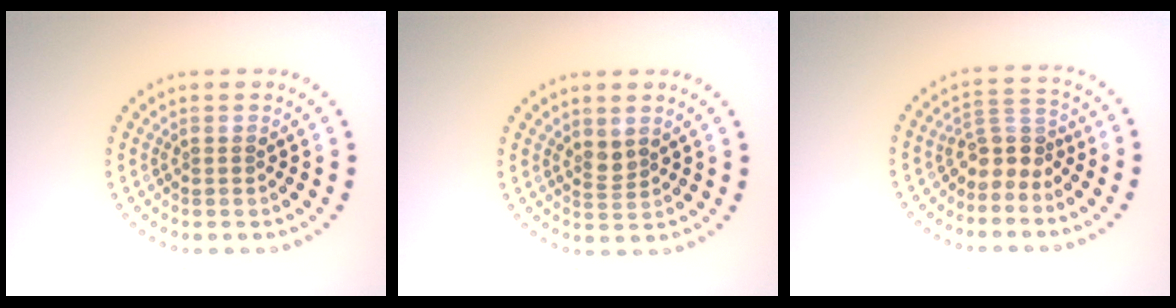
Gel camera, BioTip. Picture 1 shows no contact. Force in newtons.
{"total": 1.4, "press": 1.0, "slide": 0.9}
{"total": 2.8, "press": 2.0, "slide": 1.9}